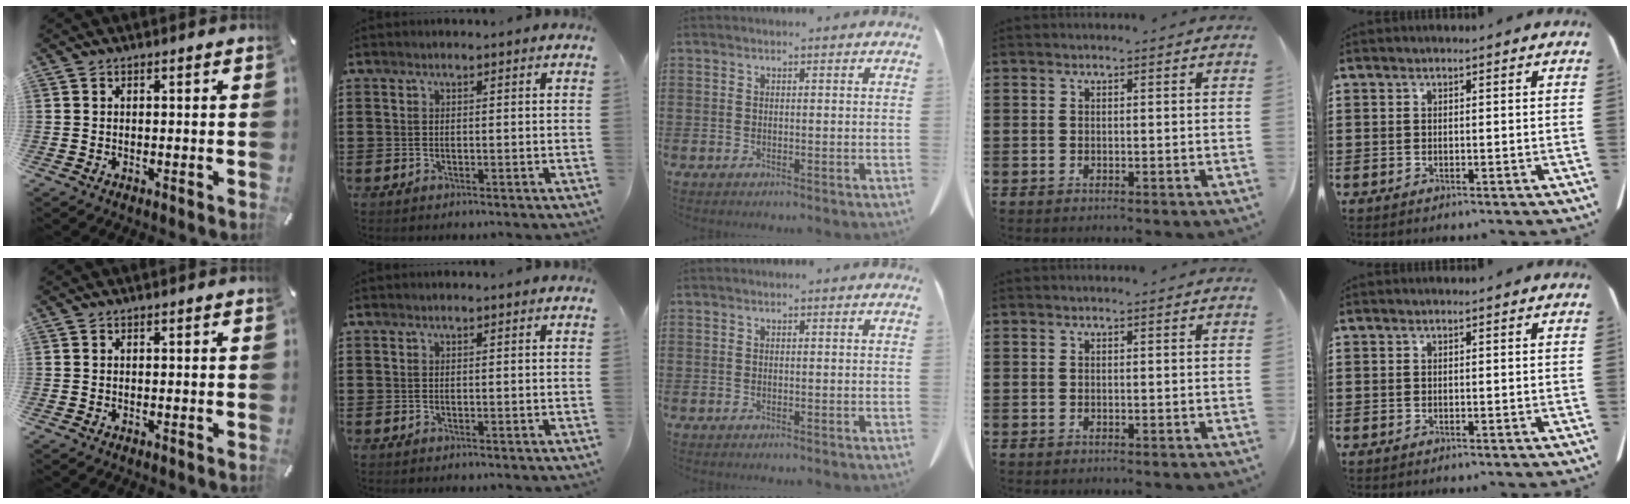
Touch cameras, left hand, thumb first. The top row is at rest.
{}